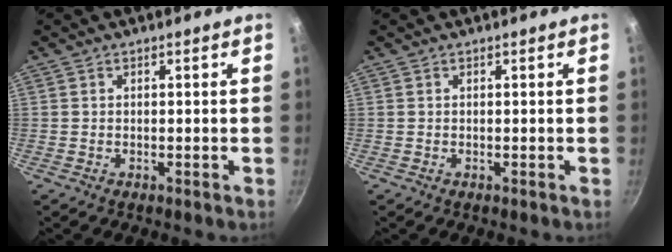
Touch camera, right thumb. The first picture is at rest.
{"total": 0.0}